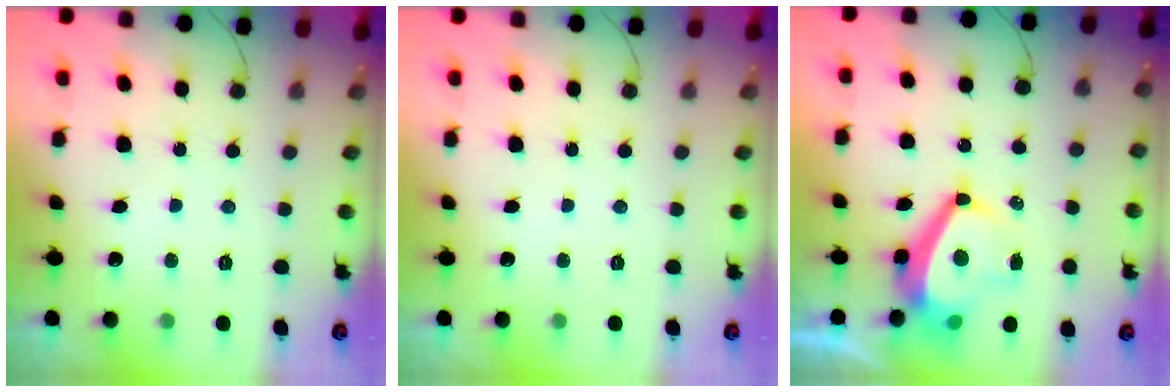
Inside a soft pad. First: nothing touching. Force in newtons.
{"total": 0.0}
{"total": 10.4, "press": 10.1, "slide": 2.3}